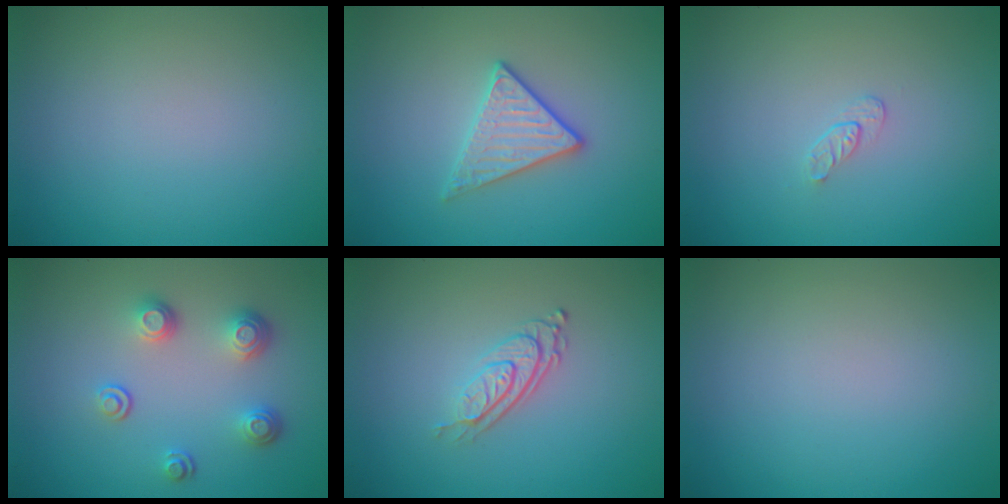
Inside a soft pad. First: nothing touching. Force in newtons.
{"total": 2.8, "press": 2.7, "slide": 0.8}
{"total": 0.8, "press": 0.5, "slide": 0.7}
{"total": 3.1, "press": 2.5, "slide": 1.9}
{"total": 2.9, "press": 1.9, "slide": 2.2}
{"total": 0.0}